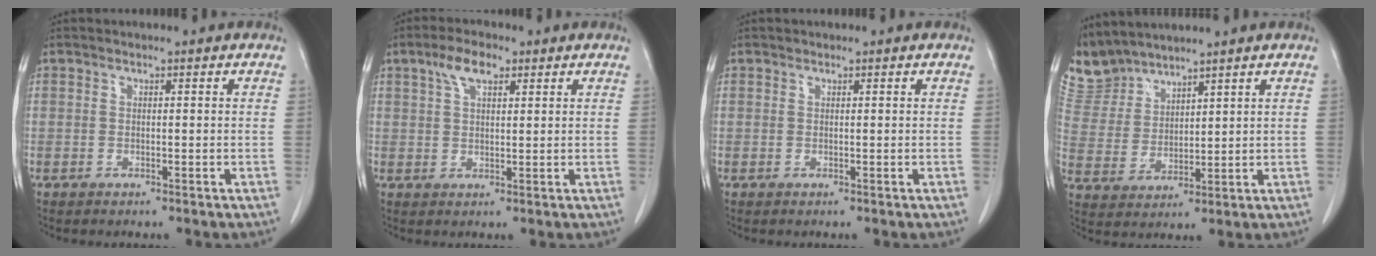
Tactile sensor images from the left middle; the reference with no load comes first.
{"total": 4.7, "force": [2.6, 1.8, 3.4], "torque": [-0.072, 0.013, 0.051]}
{"total": 0.0}
{"total": 7.0, "force": [6.8, 1.2, -0.1], "torque": [-0.015, 0.011, 0.158]}